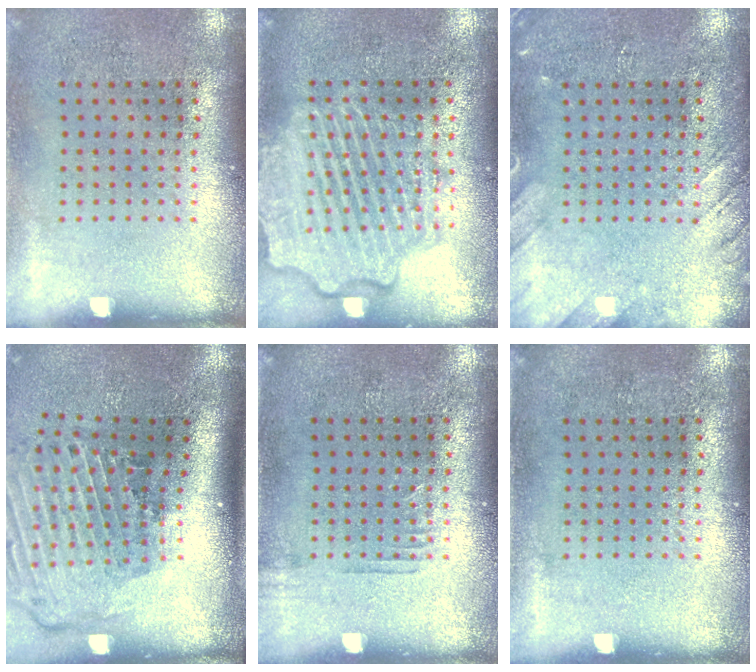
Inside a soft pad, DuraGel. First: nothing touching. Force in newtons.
{"total": 4.4, "press": 4.3, "slide": 0.5}
{"total": 2.1, "press": 2.1, "slide": 0.2}
{"total": 3.0, "press": 2.0, "slide": 2.2}
{"total": 0.7, "press": 0.6, "slide": 0.2}
{"total": 0.0}